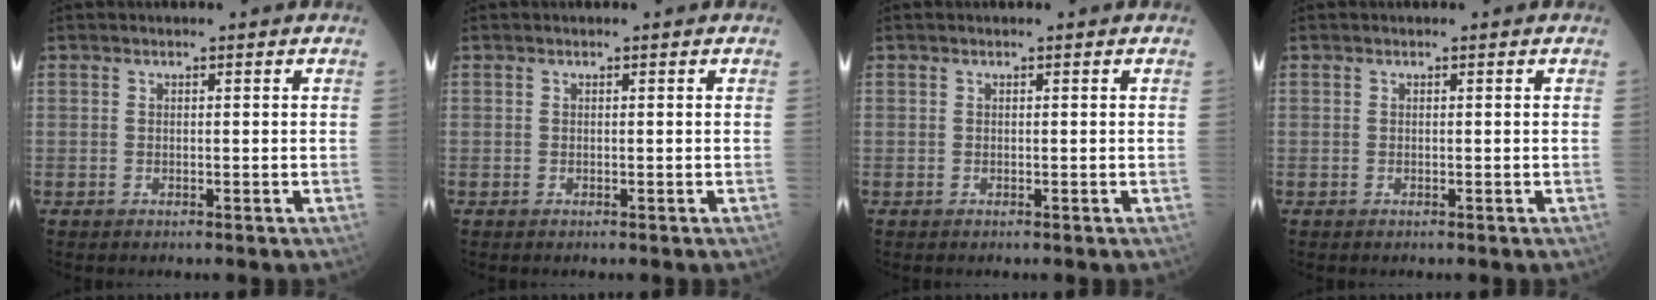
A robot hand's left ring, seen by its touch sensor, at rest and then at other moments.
{"total": 0.0}
{"total": 0.0}
{"total": 0.0}